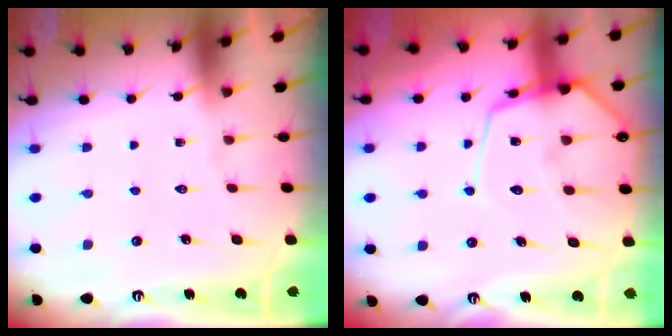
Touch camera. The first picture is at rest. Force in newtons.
{"total": 12.5, "press": 12.4, "slide": 1.3}